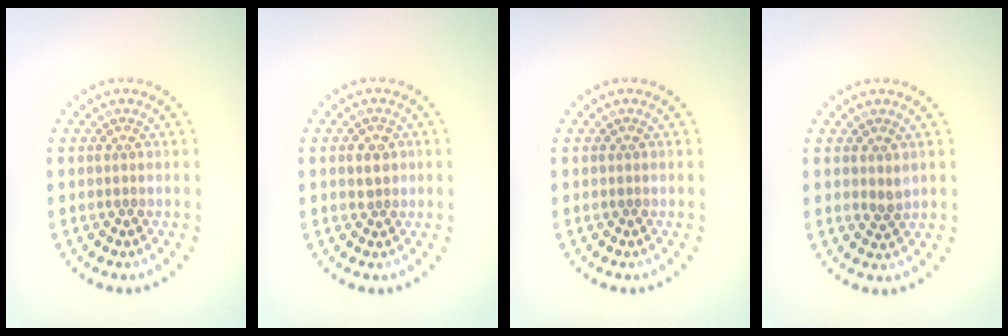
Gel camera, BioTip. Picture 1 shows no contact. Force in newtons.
{"total": 1.5, "press": 1.5, "slide": 0.3}
{"total": 0.0}
{"total": 1.0, "press": 0.9, "slide": 0.4}